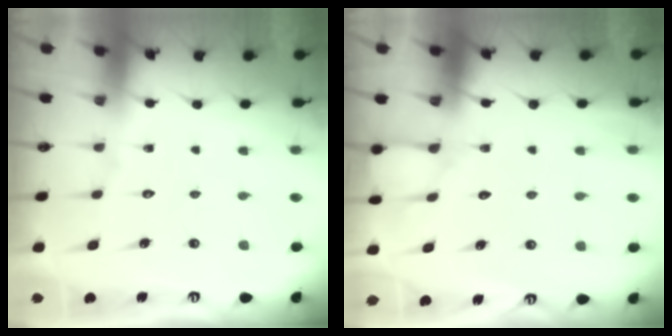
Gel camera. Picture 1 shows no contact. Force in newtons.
{"total": 7.4, "press": 7.4, "slide": 0.5}